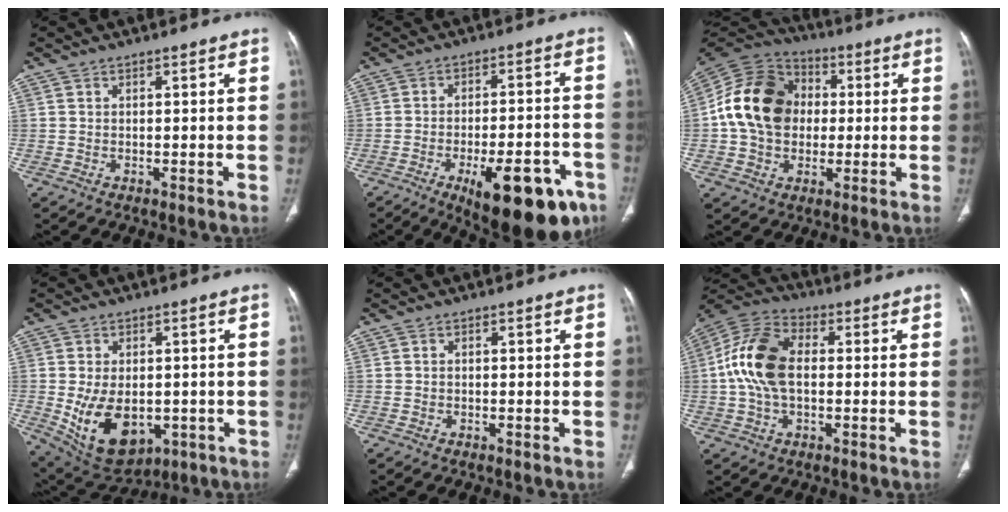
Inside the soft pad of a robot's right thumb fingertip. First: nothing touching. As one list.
[{"total": 19.1, "force": [-9.8, 7.2, 14.8], "torque": [-0.148, 0.043, -0.126]}, {"total": 17.2, "force": [0.8, 13.4, 10.7], "torque": [-0.179, 0.025, 0.005]}, {"total": 13.5, "force": [-2.7, 8.7, 9.9], "torque": [-0.148, -0.005, -0.015]}, {"total": 0.0}, {"total": 13.3, "force": [0.2, 8.1, 10.6], "torque": [-0.215, 0.030, -0.004]}]